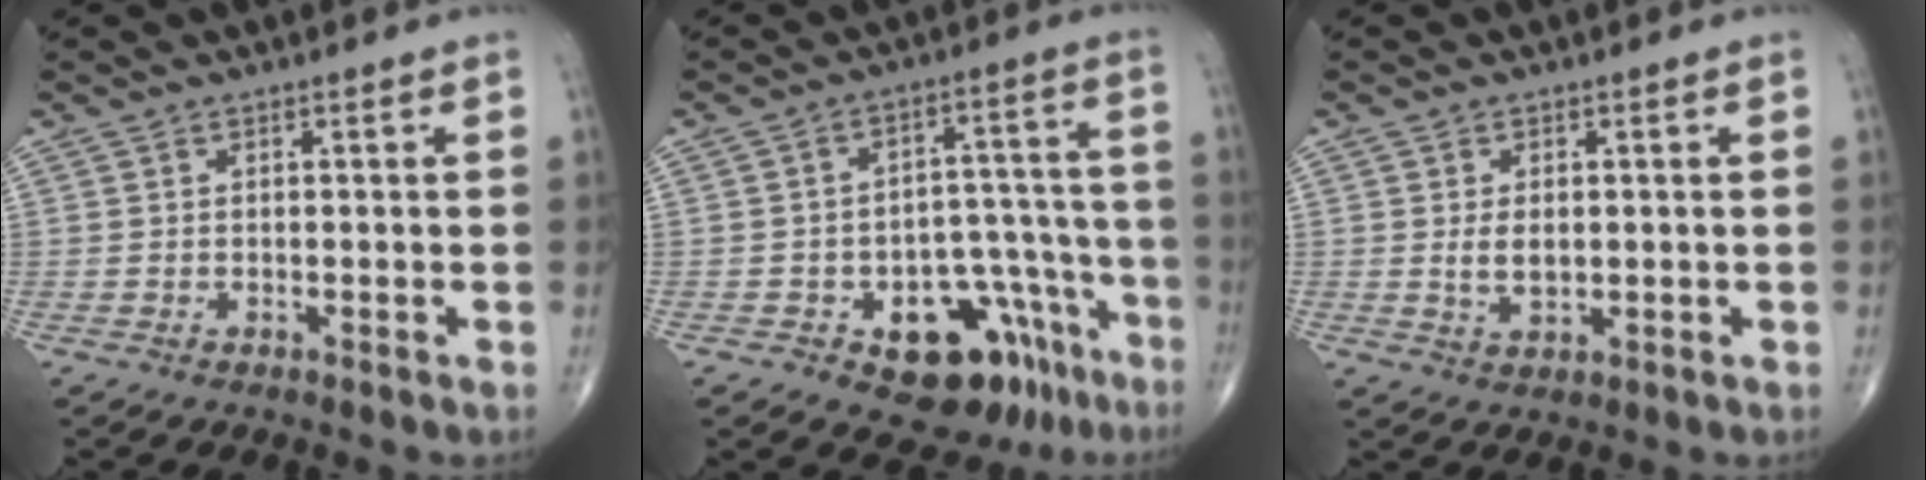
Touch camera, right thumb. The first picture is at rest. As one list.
[{"total": 15.6, "force": [-8.9, 8.8, 9.5], "torque": [-0.070, 0.081, -0.117]}, {"total": 3.7, "force": [0.2, 2.2, 3.0], "torque": [-0.049, -0.007, 0.009]}]